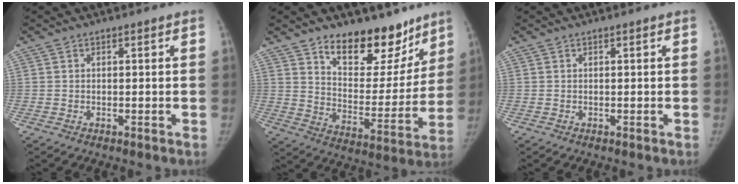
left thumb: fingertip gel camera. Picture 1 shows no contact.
{"total": 17.5, "force": [12.6, 9.0, 8.2], "torque": [-0.052, -0.093, 0.193]}
{"total": 0.0}